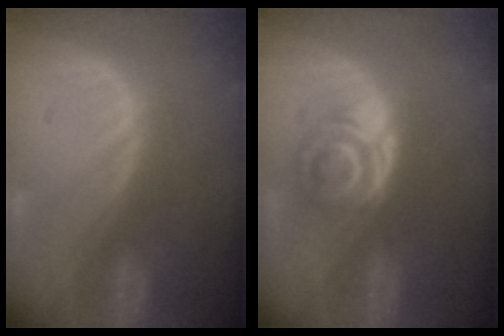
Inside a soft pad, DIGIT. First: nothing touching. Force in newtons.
{"total": 6.3, "press": 5.2, "slide": 3.5}